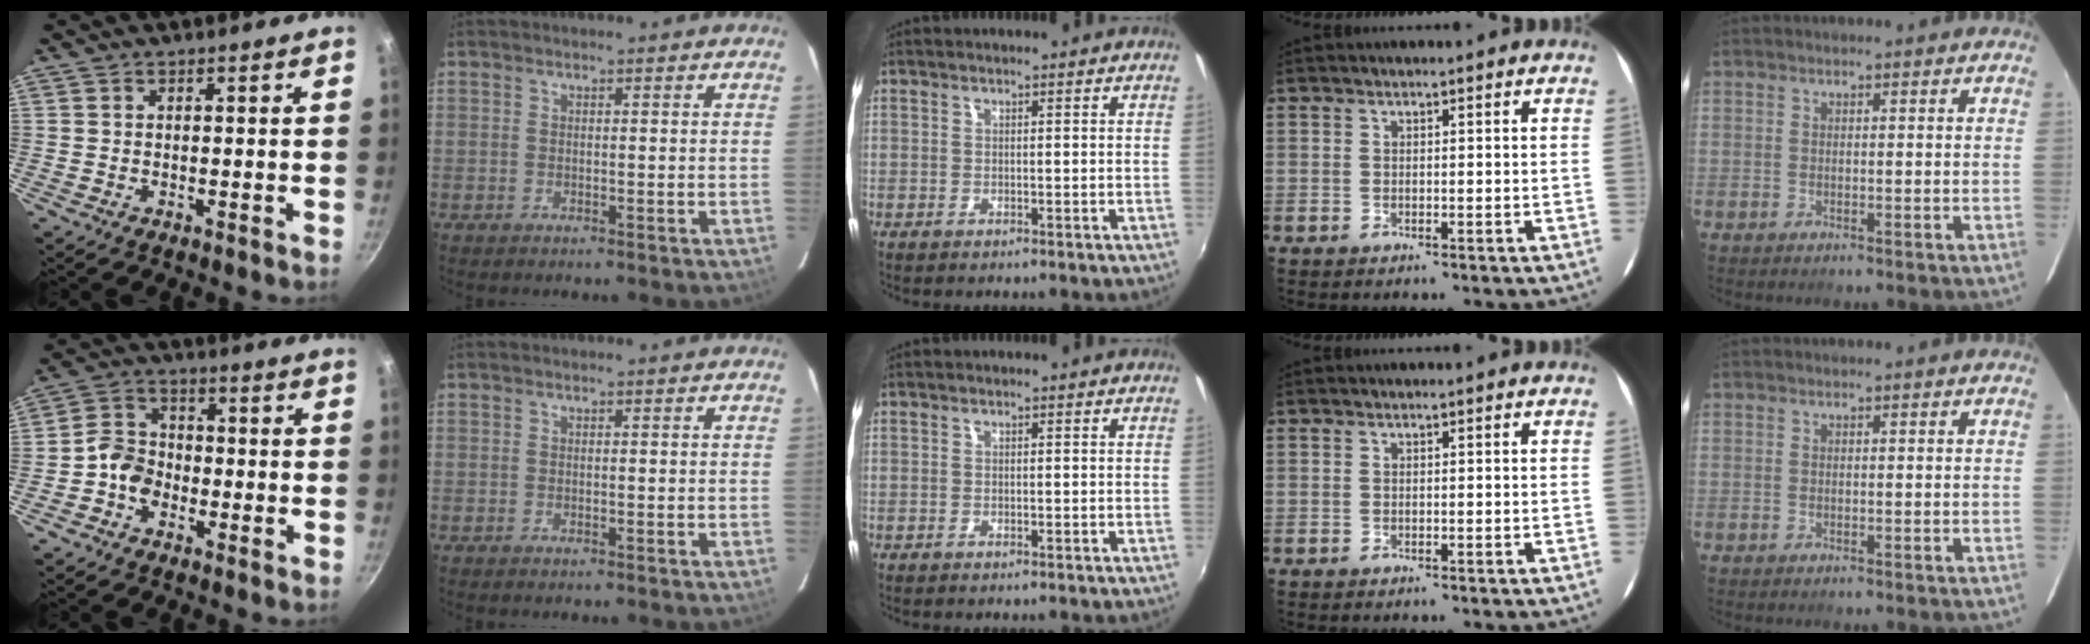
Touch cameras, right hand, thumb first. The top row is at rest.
{"thumb": {"total": 6.1, "force": [-2.3, 4.8, 3.0], "torque": [-0.031, 0.027, -0.056]}}